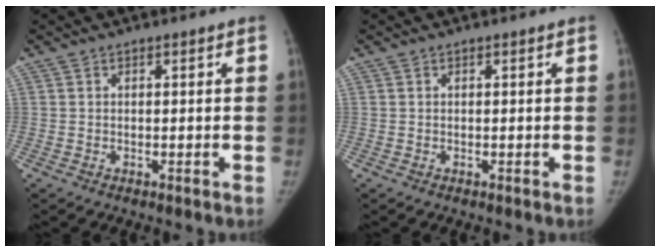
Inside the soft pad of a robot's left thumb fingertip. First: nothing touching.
{"total": 0.0}